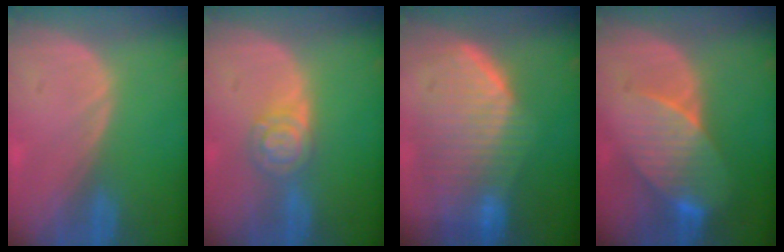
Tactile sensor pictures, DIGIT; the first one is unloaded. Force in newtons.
{"total": 4.8, "press": 4.8, "slide": 0.2}
{"total": 10.1, "press": 9.0, "slide": 4.6}
{"total": 7.9, "press": 7.7, "slide": 1.8}